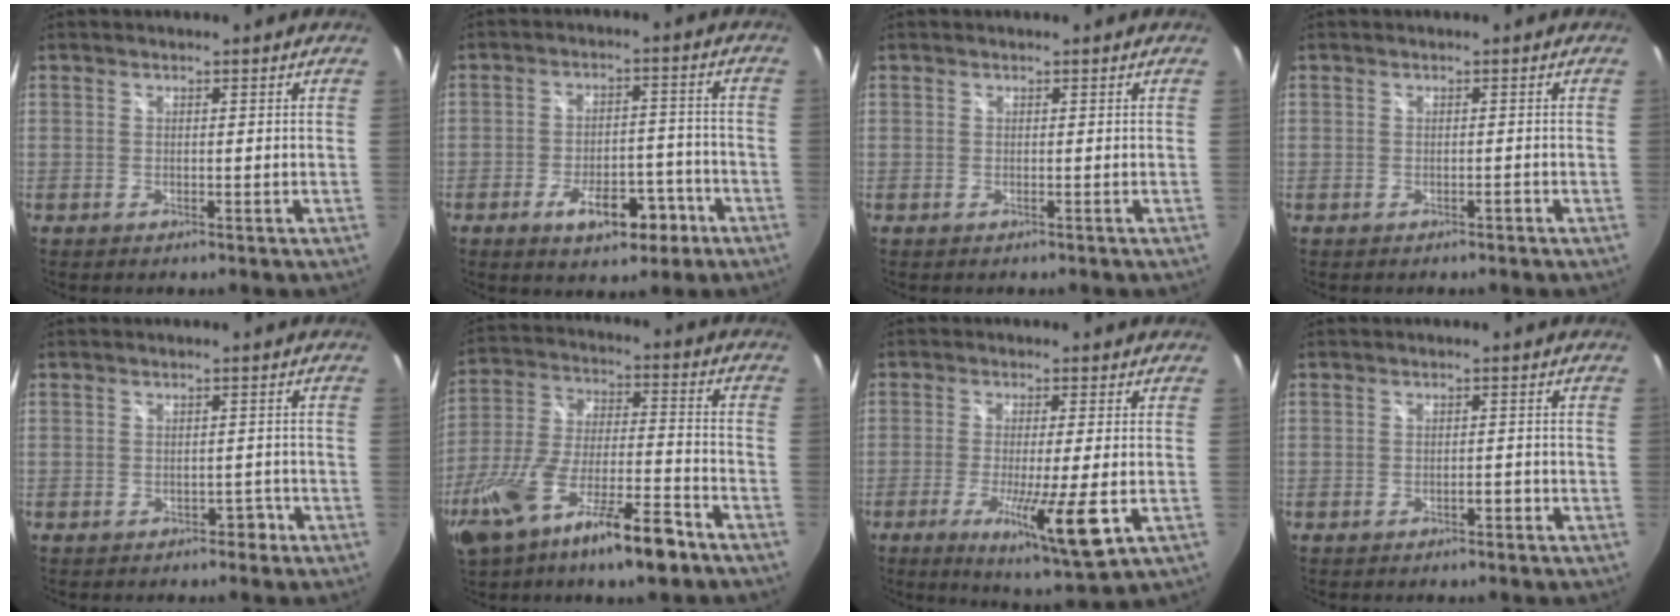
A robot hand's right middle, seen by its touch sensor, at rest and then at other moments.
{"total": 9.9, "force": [-5.4, 4.6, 6.9], "torque": [-0.121, 0.007, -0.069]}
{"total": 0.0}
{"total": 0.7, "force": [-0.6, 0.3, 0.2], "torque": [-0.003, 0.001, -0.009]}
{"total": 2.0, "force": [-1.3, 1.4, 0.7], "torque": [-0.009, 0.003, -0.013]}
{"total": 18.5, "force": [-11.4, 4.3, 13.9], "torque": [-0.275, -0.040, -0.200]}
{"total": 12.2, "force": [-4.0, 1.0, 11.5], "torque": [-0.212, -0.035, -0.067]}
{"total": 3.0, "force": [-1.5, 0.4, 2.5], "torque": [-0.044, 0.000, -0.025]}